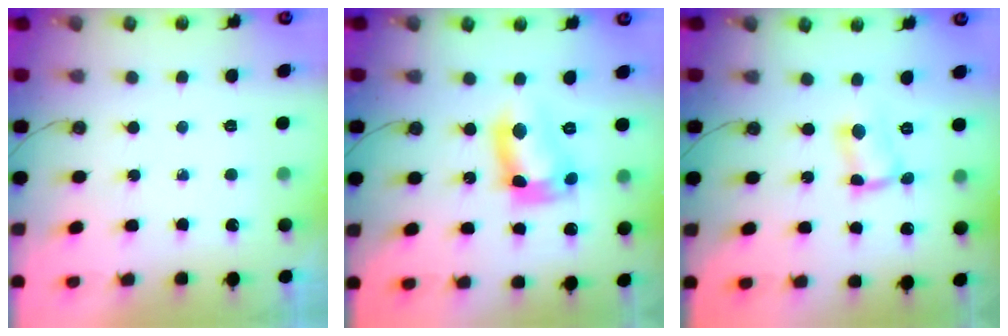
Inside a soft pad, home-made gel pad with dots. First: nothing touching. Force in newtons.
{"total": 13.4, "press": 13.4, "slide": 0.9}
{"total": 2.3, "press": 2.2, "slide": 0.6}